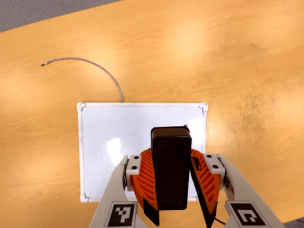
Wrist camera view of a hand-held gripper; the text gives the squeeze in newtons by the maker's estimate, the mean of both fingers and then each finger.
{"total": 8.0, "left": 7.9, "right": 8.0}